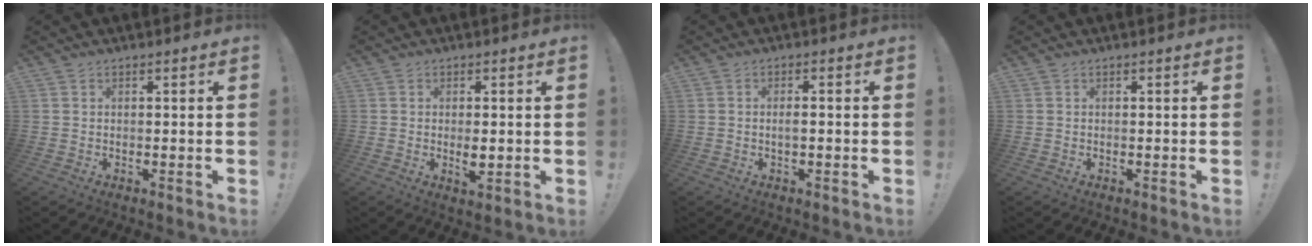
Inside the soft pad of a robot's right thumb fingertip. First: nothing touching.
{"total": 3.5, "force": [0.0, 1.4, 3.2], "torque": [-0.042, -0.002, 0.000]}
{"total": 1.8, "force": [-0.6, 0.3, 1.7], "torque": [-0.033, 0.004, -0.011]}
{"total": 0.0}